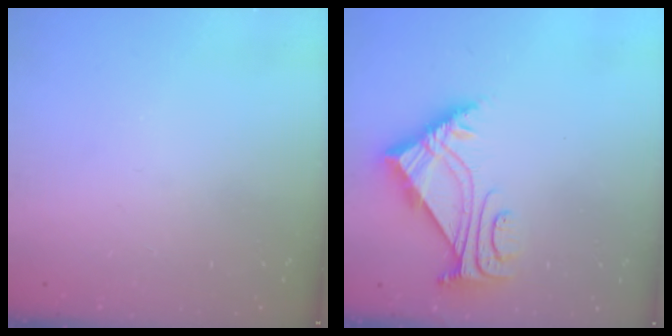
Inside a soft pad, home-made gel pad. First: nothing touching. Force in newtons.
{"total": 5.2, "press": 5.1, "slide": 0.7}